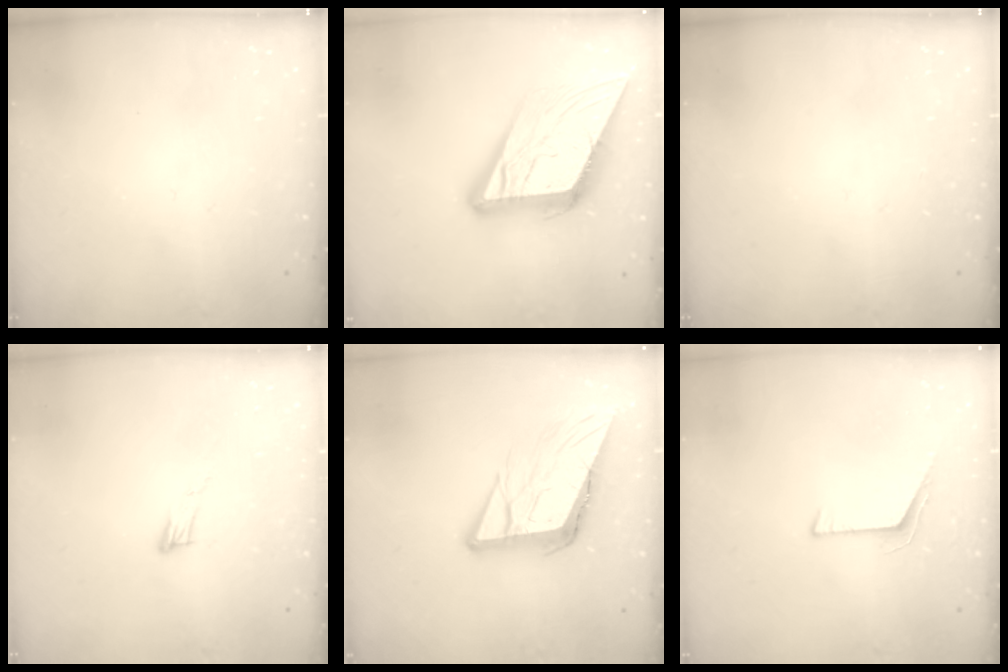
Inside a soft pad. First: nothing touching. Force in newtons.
{"total": 18.7, "press": 18.6, "slide": 2.1}
{"total": 0.0}
{"total": 5.7, "press": 5.7, "slide": 0.3}
{"total": 11.0, "press": 10.7, "slide": 2.3}
{"total": 6.1, "press": 6.0, "slide": 0.6}